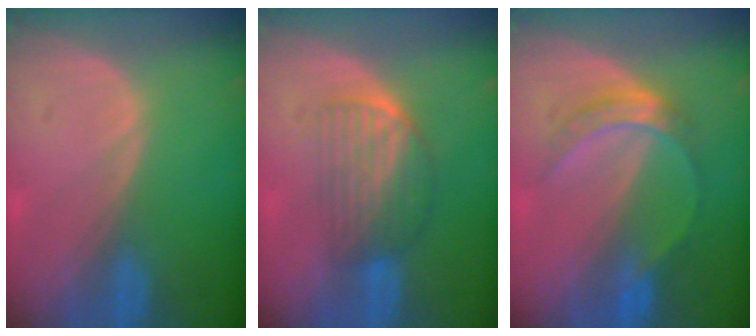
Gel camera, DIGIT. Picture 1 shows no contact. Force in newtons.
{"total": 6.9, "press": 5.8, "slide": 3.7}
{"total": 5.0, "press": 5.0, "slide": 0.8}